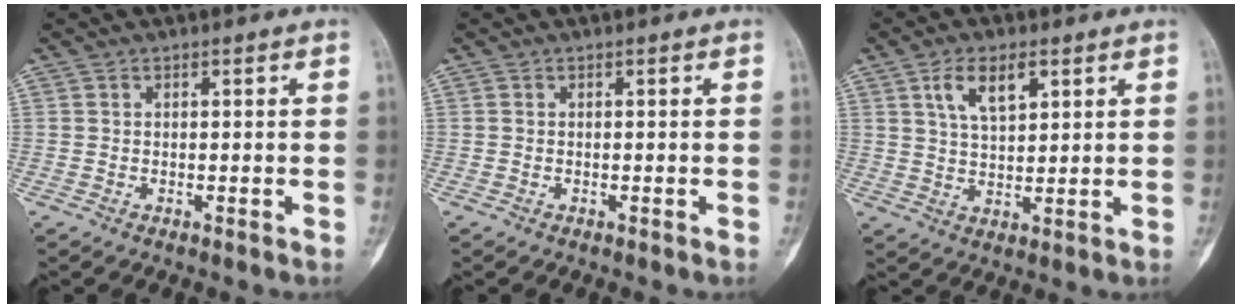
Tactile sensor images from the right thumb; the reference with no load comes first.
{"total": 0.0}
{"total": 7.4, "force": [3.5, 3.5, 5.4], "torque": [-0.089, -0.014, 0.068]}